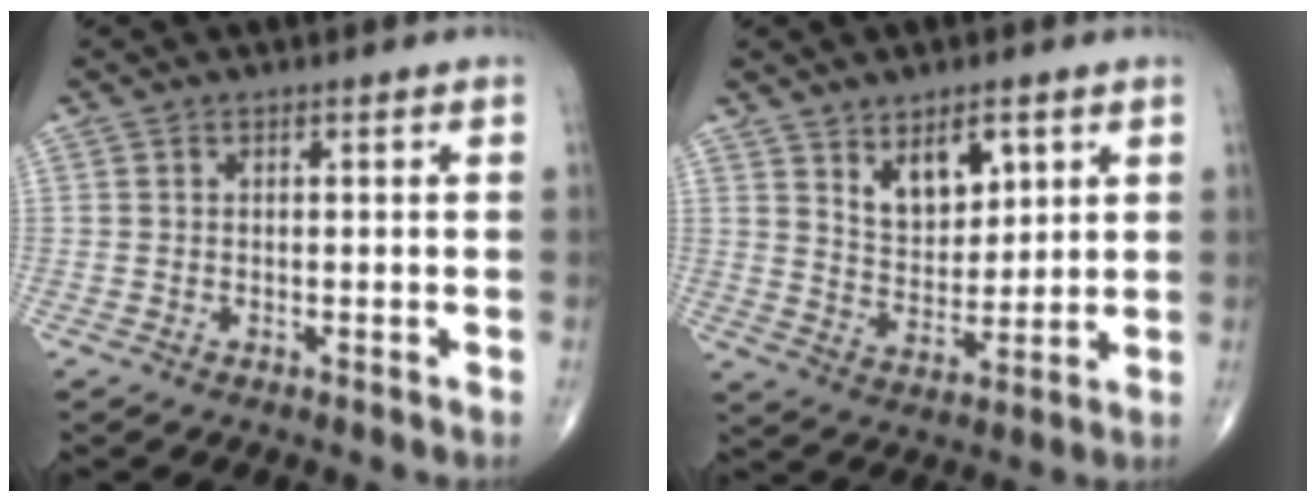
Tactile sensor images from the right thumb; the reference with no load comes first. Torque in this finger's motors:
{"motor_torque": [-0.74, 0.74, -0.02, 0.16, 0.07]}